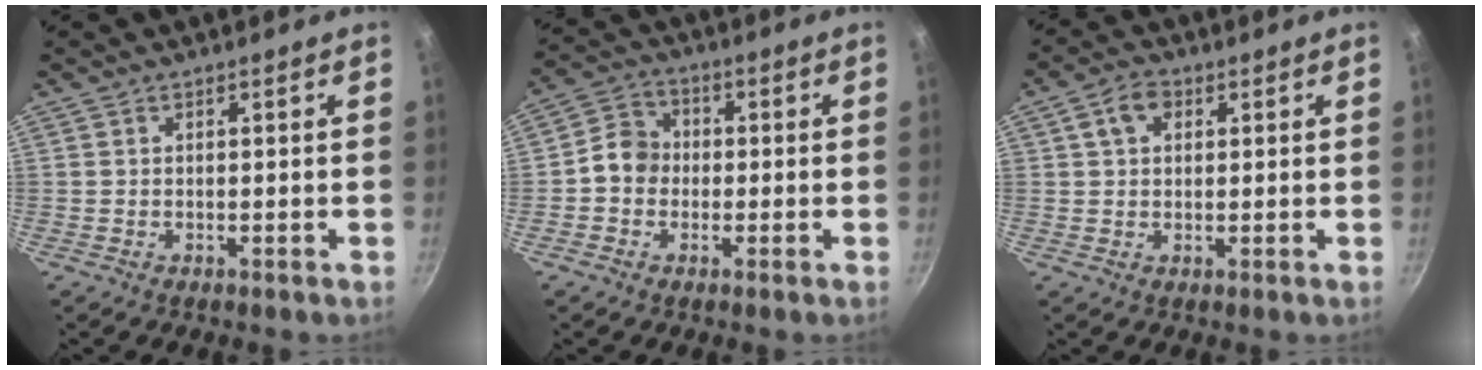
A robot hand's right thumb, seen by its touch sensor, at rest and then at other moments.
{"total": 6.5, "force": [-0.7, 5.7, 3.0], "torque": [-0.022, 0.018, -0.030]}
{"total": 4.6, "force": [1.6, 3.3, 2.9], "torque": [-0.043, 0.005, 0.022]}